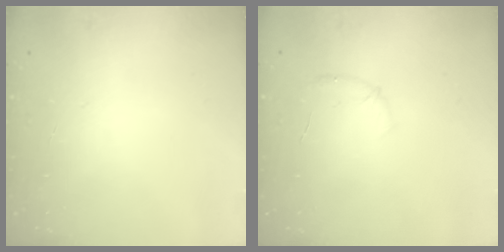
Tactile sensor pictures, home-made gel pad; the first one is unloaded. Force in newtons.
{"total": 6.8, "press": 6.6, "slide": 1.8}